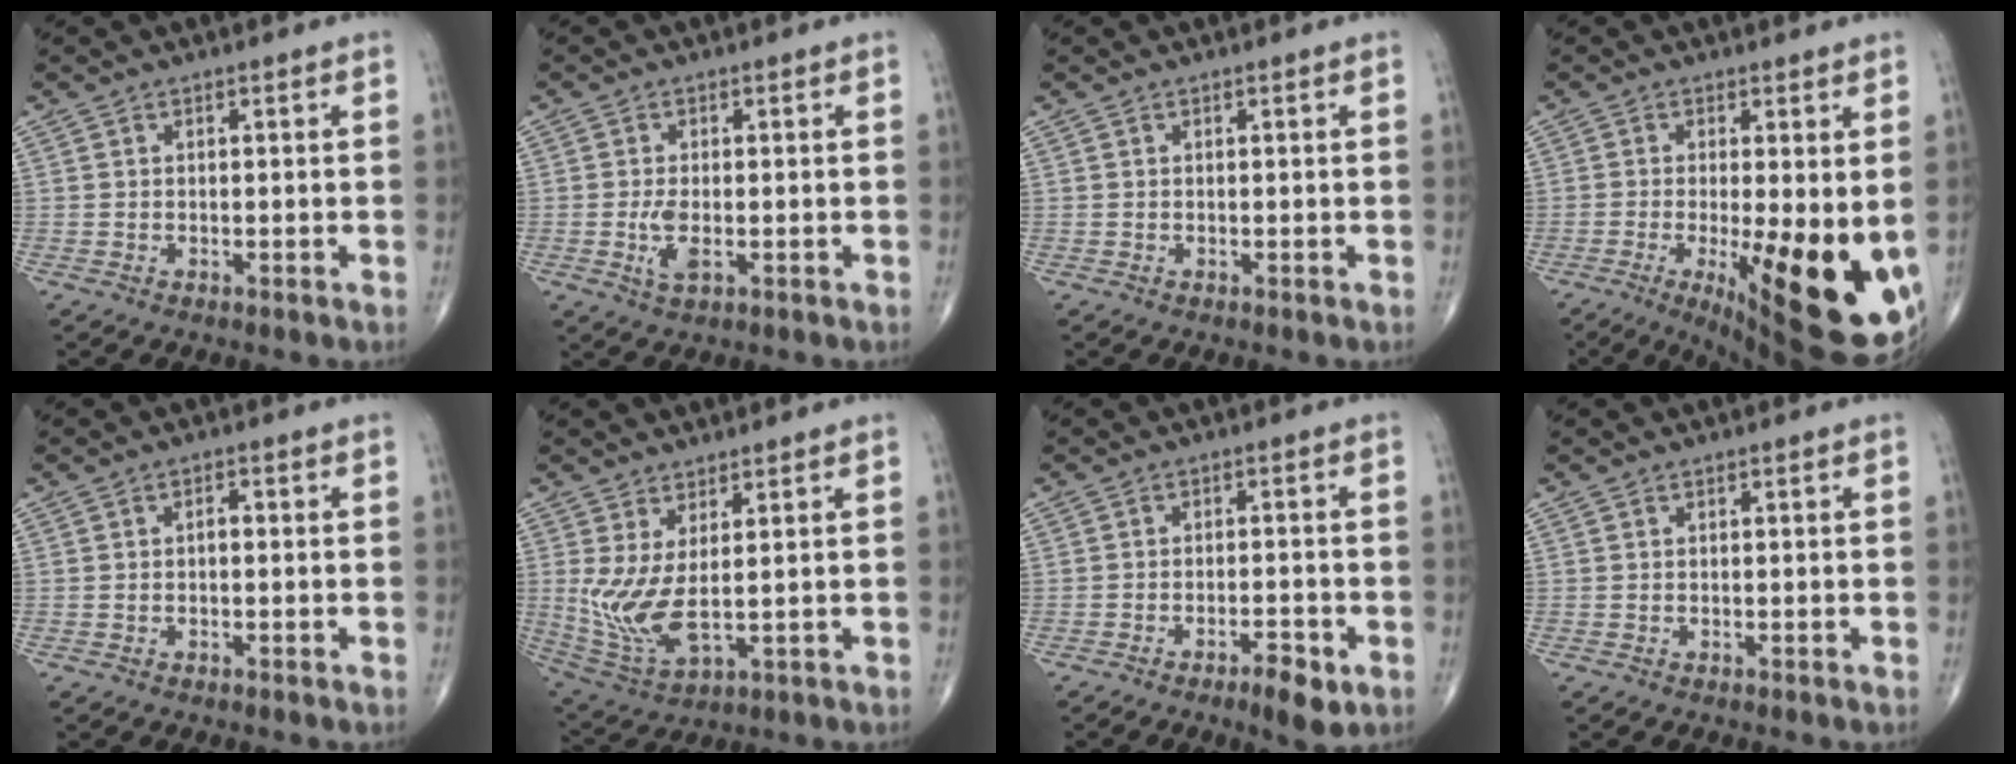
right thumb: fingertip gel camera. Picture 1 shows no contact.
{"total": 4.0, "force": [-0.9, 1.8, 3.5], "torque": [-0.073, -0.006, -0.016]}
{"total": 0.0}
{"total": 18.4, "force": [-3.9, 5.7, 17.1], "torque": [-0.212, -0.032, -0.036]}
{"total": 1.5, "force": [-0.1, 0.8, 1.3], "torque": [-0.020, 0.009, -0.004]}
{"total": 9.4, "force": [1.1, 3.6, 8.6], "torque": [-0.197, -0.022, 0.036]}
{"total": 5.3, "force": [-2.8, 1.5, 4.2], "torque": [-0.063, 0.009, -0.040]}
{"total": 0.0}